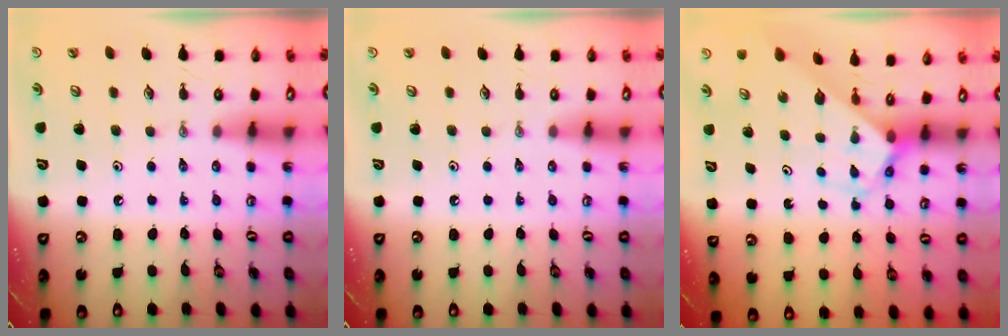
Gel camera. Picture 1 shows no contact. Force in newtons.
{"total": 0.0}
{"total": 2.7, "press": 2.7, "slide": 0.1}